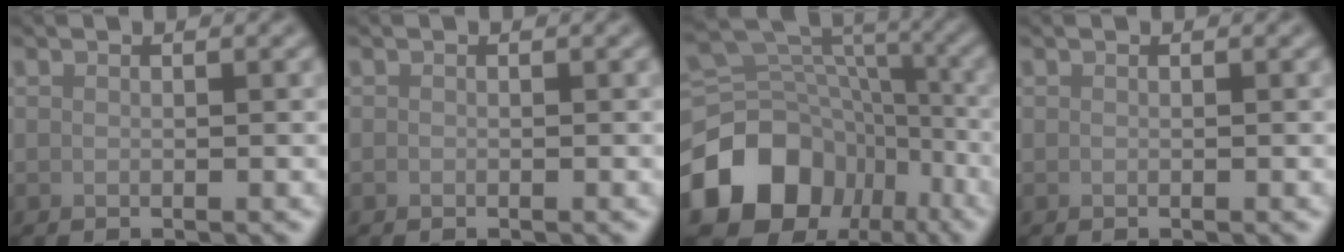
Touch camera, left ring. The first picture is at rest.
{"total": 0.0}
{"total": 14.3, "force": [-6.4, 11.3, 6.2], "torque": [-0.137, -0.002, -0.106]}
{"total": 0.0}